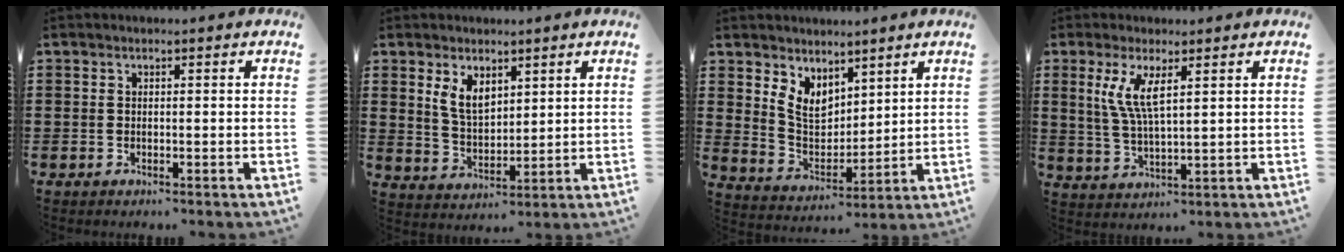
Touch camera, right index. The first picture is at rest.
{"total": 5.0, "force": [2.7, 2.9, 3.1], "torque": [-0.072, 0.007, 0.050]}
{"total": 6.1, "force": [4.0, 4.0, 2.2], "torque": [-0.066, -0.009, 0.077]}
{"total": 5.9, "force": [2.3, 1.4, 5.2], "torque": [-0.118, -0.002, 0.036]}